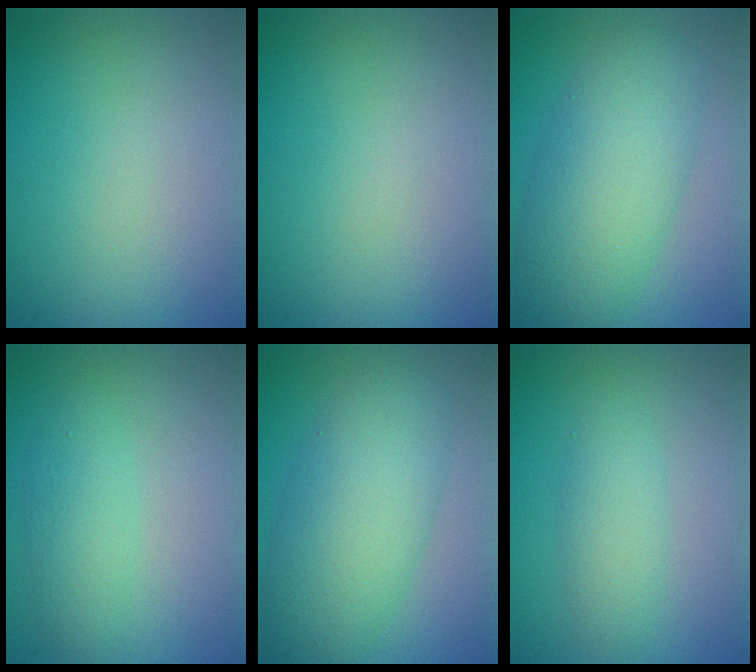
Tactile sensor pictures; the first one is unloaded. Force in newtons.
{"total": 0.0}
{"total": 5.5, "press": 5.5, "slide": 0.3}
{"total": 2.2, "press": 2.2, "slide": 0.1}
{"total": 5.5, "press": 5.5, "slide": 0.3}
{"total": 2.3, "press": 2.3, "slide": 0.1}